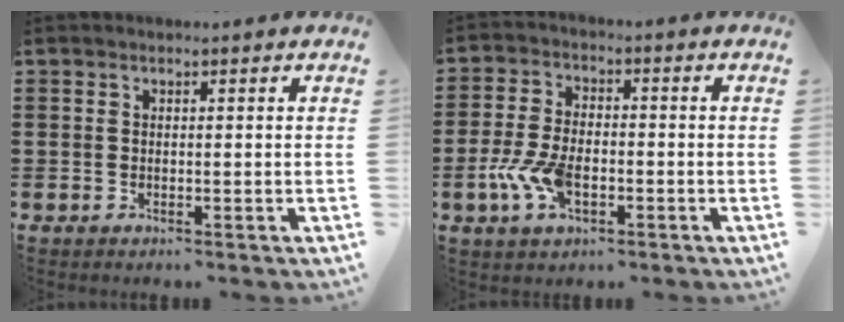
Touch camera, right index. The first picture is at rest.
{"total": 7.0, "force": [-2.5, 3.6, 5.5], "torque": [-0.134, -0.005, -0.050]}